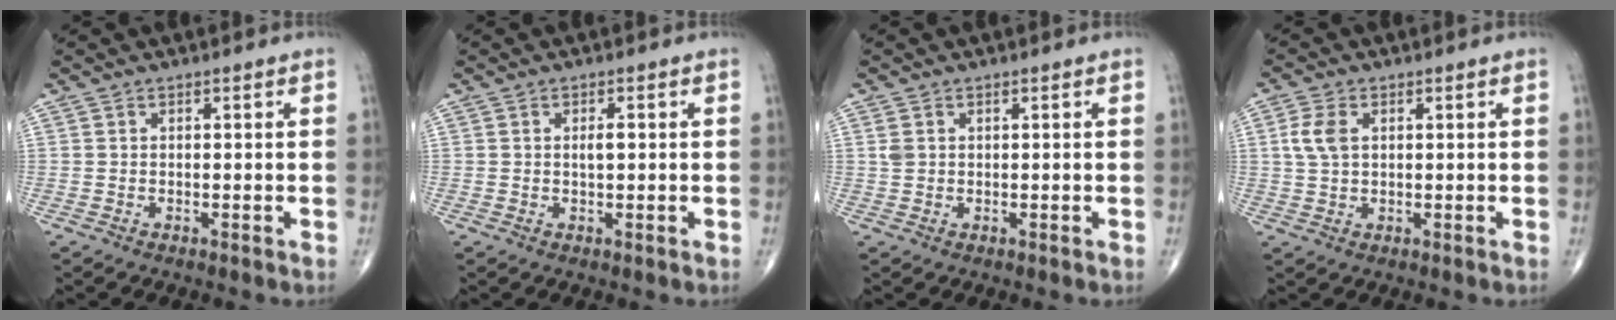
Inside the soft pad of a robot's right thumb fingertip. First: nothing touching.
{"total": 1.8, "force": [0.2, 0.7, 1.6], "torque": [-0.030, 0.001, 0.002]}
{"total": 1.5, "force": [0.5, 1.1, 0.9], "torque": [-0.018, 0.002, 0.015]}
{"total": 4.6, "force": [1.1, 2.9, 3.4], "torque": [-0.078, 0.005, 0.021]}